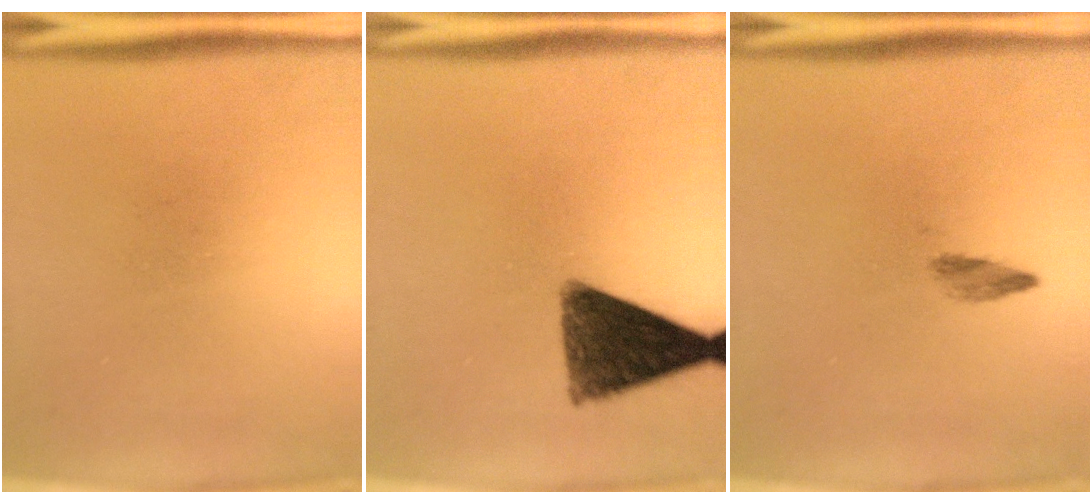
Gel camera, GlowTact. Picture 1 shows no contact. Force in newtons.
{"total": 11.5}
{"total": 1.4}